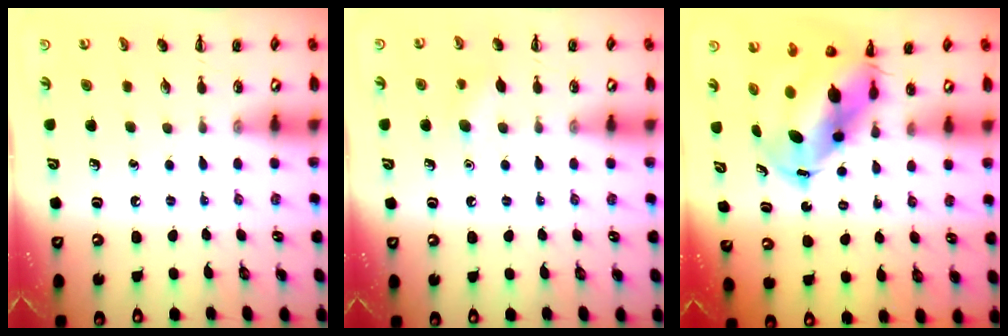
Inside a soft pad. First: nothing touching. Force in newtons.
{"total": 7.0, "press": 6.7, "slide": 1.9}
{"total": 9.5, "press": 9.1, "slide": 2.7}